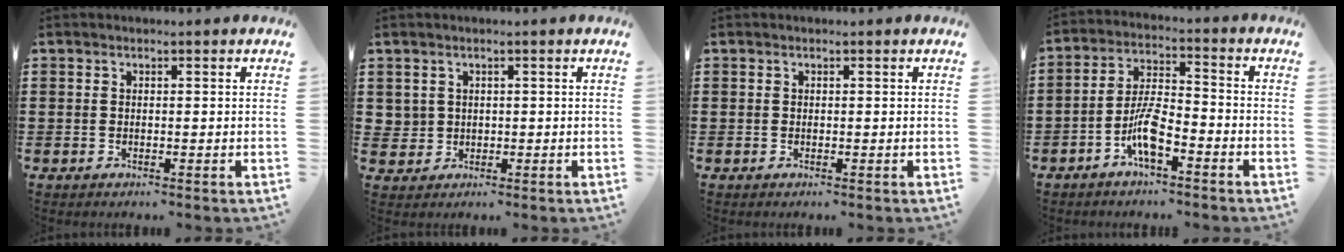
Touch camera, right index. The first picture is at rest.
{"total": 1.8, "force": [0.6, 1.7, 0.2], "torque": [-0.012, 0.009, 0.010]}
{"total": 0.0}
{"total": 6.9, "force": [-3.7, 2.0, 5.4], "torque": [-0.123, -0.004, -0.073]}